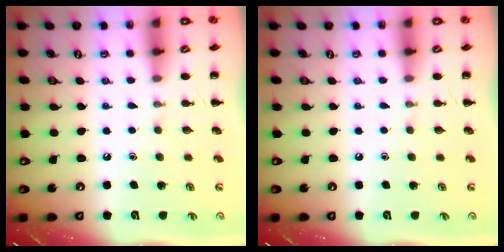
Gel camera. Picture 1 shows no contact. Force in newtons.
{"total": 0.0}